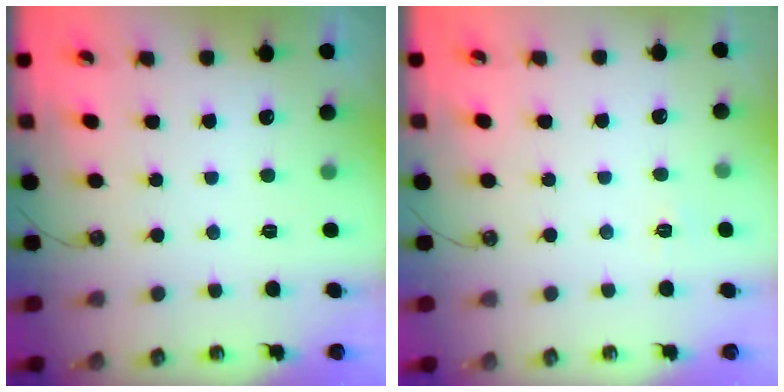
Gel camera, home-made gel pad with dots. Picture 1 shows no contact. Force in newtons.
{"total": 2.7, "press": 2.7, "slide": 0.4}